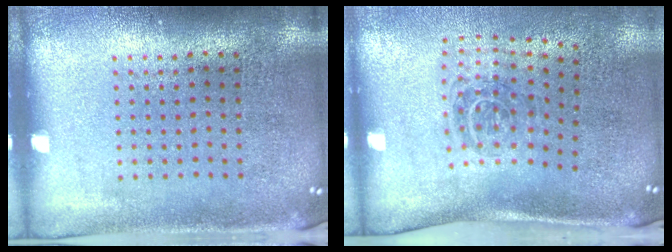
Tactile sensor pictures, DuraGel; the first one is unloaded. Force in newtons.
{"total": 1.9, "press": 1.2, "slide": 1.5}